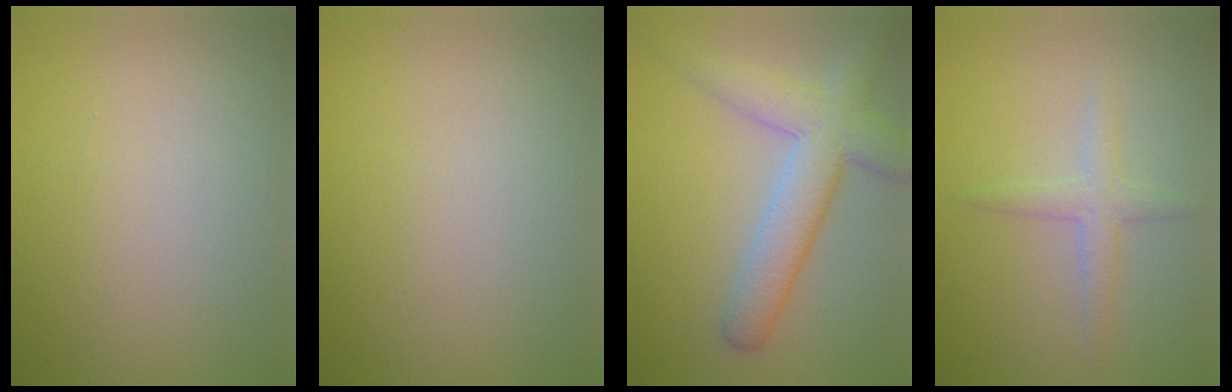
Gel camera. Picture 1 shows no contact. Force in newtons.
{"total": 0.0}
{"total": 6.1, "press": 6.1, "slide": 0.3}
{"total": 1.9, "press": 1.9, "slide": 0.1}